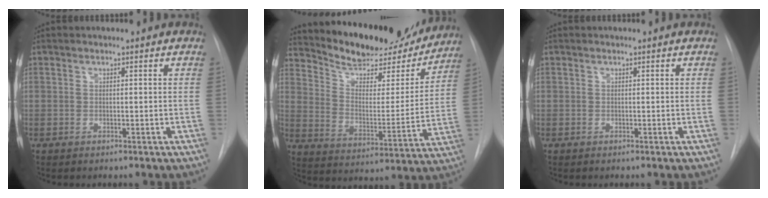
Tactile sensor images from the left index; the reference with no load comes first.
{"total": 20.3, "force": [18.6, 5.3, 6.1], "torque": [-0.094, -0.015, 0.274]}
{"total": 0.0}